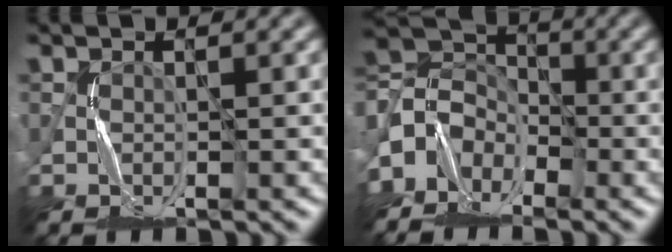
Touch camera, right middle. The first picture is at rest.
{"total": 4.4, "force": [-3.1, 3.0, 0.7], "torque": [-0.007, 0.005, -0.082]}